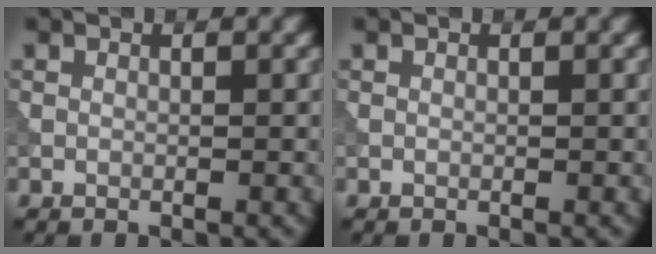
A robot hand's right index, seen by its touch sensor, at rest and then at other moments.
{"total": 0.0}